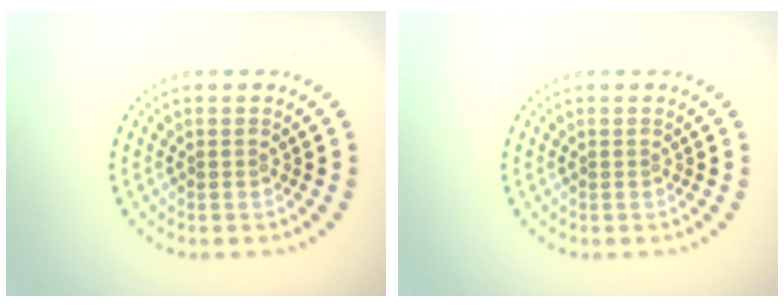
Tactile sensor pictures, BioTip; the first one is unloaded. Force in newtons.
{"total": 0.0}